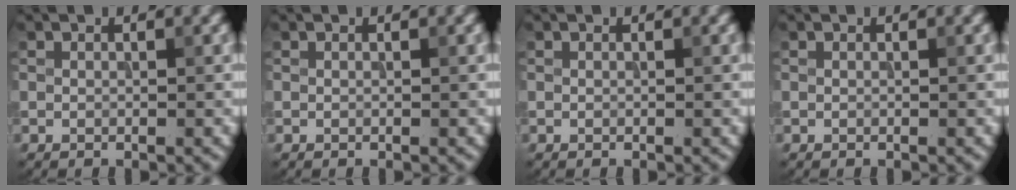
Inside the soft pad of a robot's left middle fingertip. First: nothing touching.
{"total": 0.0}
{"total": 0.0}
{"total": 0.0}